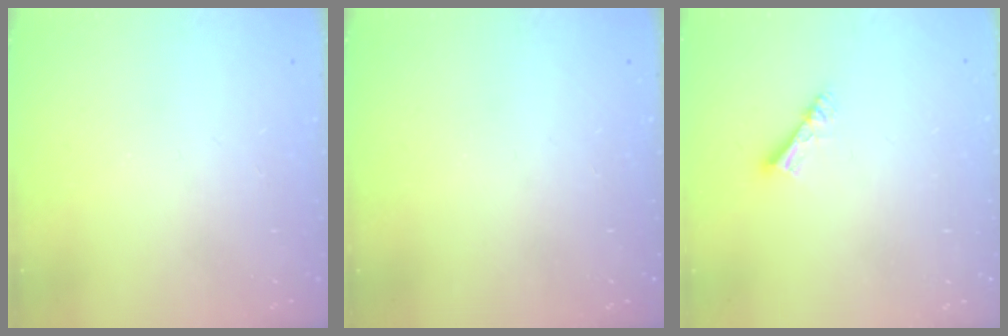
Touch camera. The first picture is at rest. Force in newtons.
{"total": 0.0}
{"total": 4.3, "press": 4.3, "slide": 0.3}